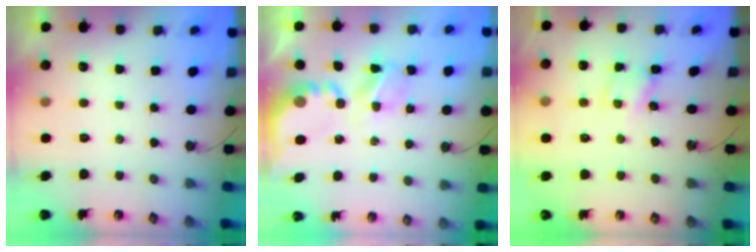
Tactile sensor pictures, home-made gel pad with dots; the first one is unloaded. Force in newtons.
{"total": 5.8, "press": 5.8, "slide": 0.4}
{"total": 3.0, "press": 3.0, "slide": 0.1}